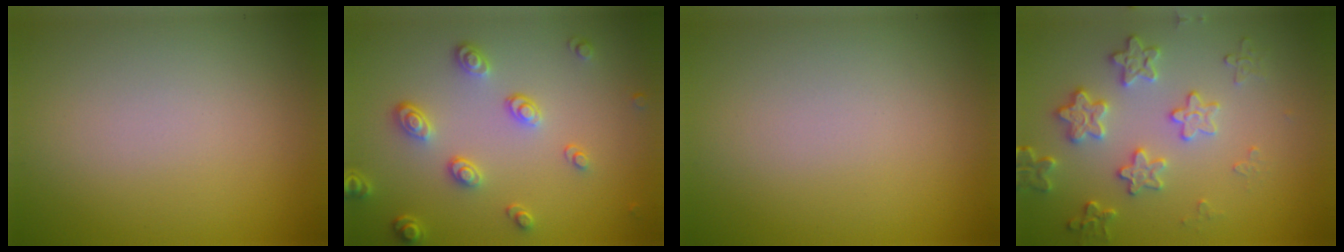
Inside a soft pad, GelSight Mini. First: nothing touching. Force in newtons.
{"total": 3.7, "press": 2.9, "slide": 2.3}
{"total": 0.0}
{"total": 3.8, "press": 3.5, "slide": 1.7}